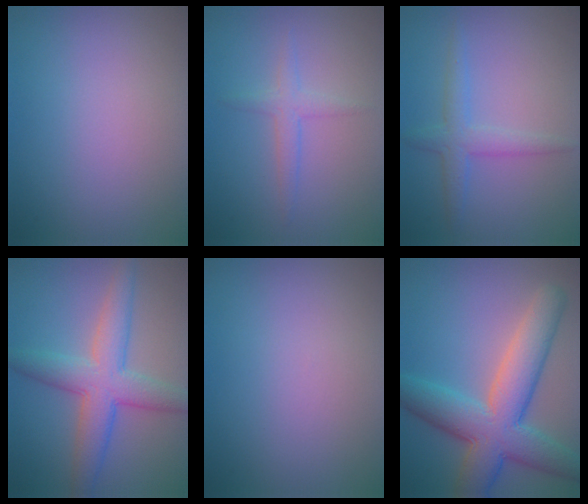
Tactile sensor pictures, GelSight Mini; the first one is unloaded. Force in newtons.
{"total": 1.6, "press": 1.6, "slide": 0.1}
{"total": 2.5, "press": 2.5, "slide": 0.1}
{"total": 5.9, "press": 5.9, "slide": 0.3}
{"total": 0.0}
{"total": 9.0, "press": 9.0, "slide": 0.4}